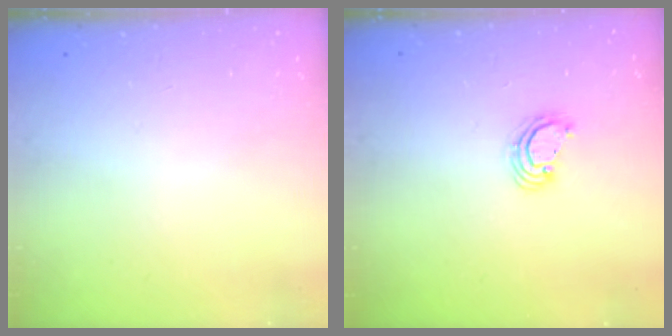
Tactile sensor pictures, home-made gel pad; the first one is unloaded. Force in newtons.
{"total": 3.6, "press": 3.6, "slide": 0.4}